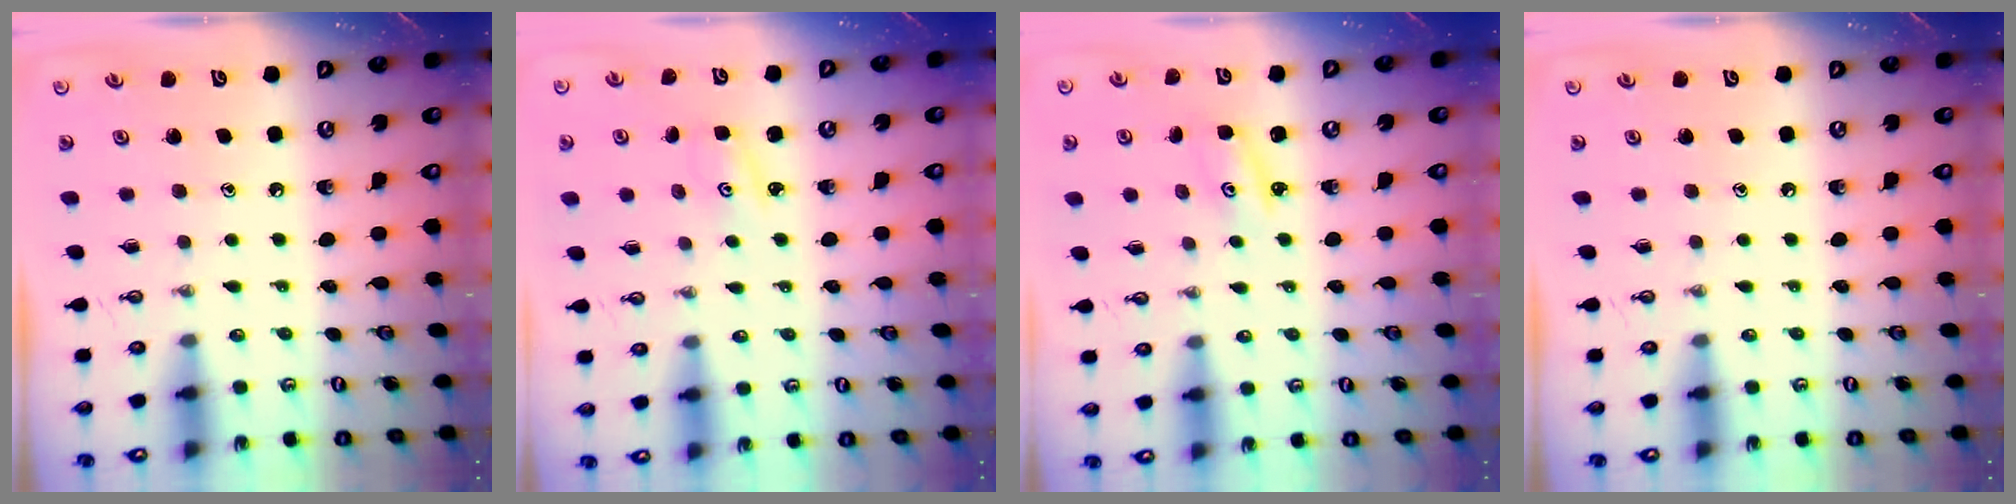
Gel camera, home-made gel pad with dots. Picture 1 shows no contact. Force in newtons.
{"total": 2.2, "press": 2.2, "slide": 0.3}
{"total": 3.2, "press": 3.2, "slide": 0.3}
{"total": 0.0}